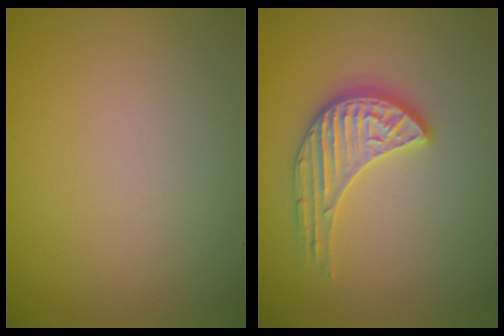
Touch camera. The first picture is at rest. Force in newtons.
{"total": 3.5, "press": 3.3, "slide": 1.3}